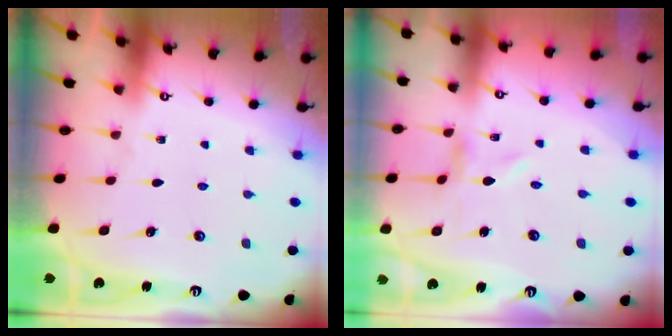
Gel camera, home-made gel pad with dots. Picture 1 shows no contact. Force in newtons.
{"total": 0.0}